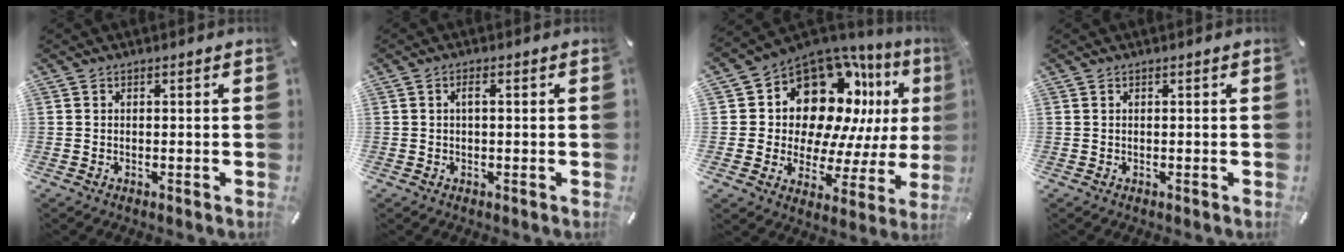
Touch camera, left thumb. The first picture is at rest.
{"total": 1.9, "force": [0.2, 0.8, 1.7], "torque": [-0.025, 0.003, 0.000]}
{"total": 16.8, "force": [8.4, 11.8, 8.5], "torque": [-0.122, -0.079, 0.154]}
{"total": 0.0}